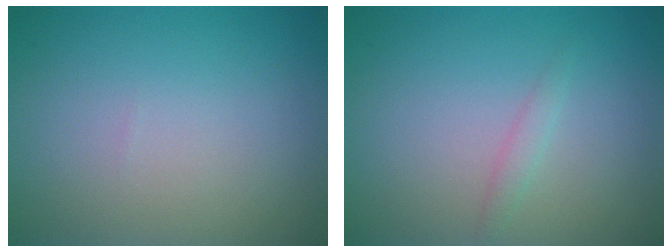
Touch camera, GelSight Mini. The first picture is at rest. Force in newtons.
{"total": 1.0, "press": 1.0, "slide": 0.1}